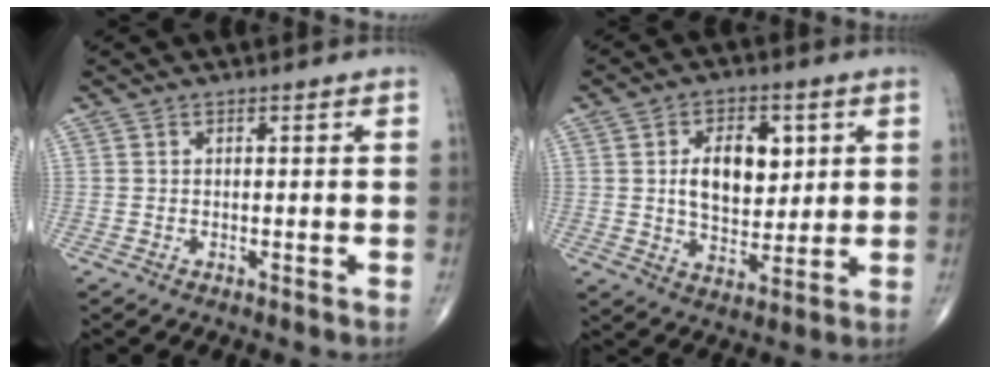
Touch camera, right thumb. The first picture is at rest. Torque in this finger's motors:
{"motor_torque": [1.06, 1.36, 0.81, 0.02, 0.06]}